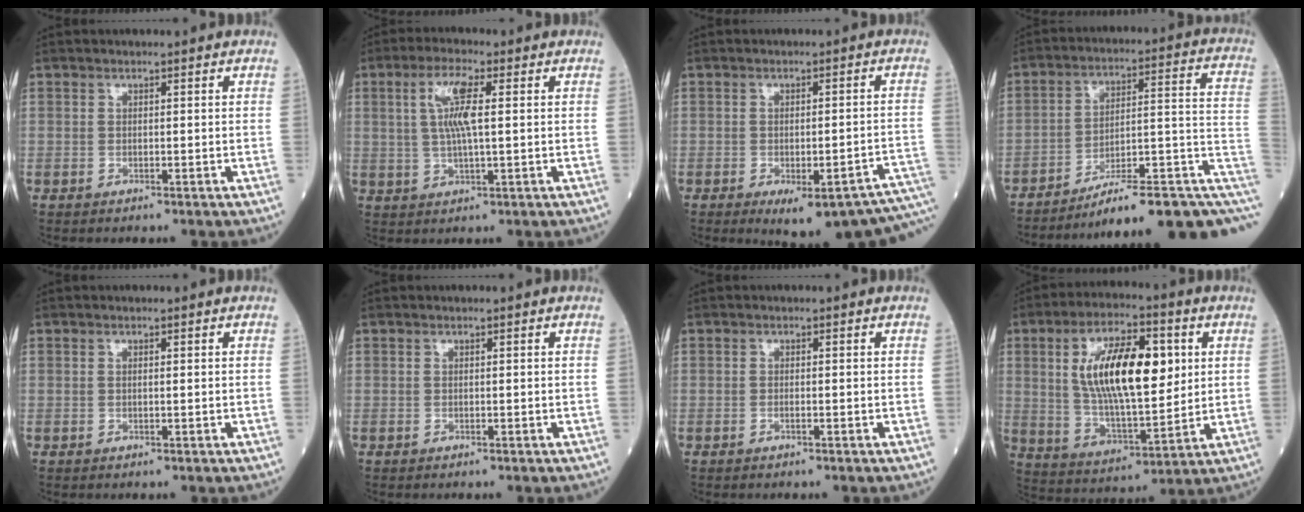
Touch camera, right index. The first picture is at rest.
{"total": 6.6, "force": [1.5, 0.9, 6.4], "torque": [-0.133, 0.006, 0.028]}
{"total": 16.0, "force": [-10.7, 3.4, 11.4], "torque": [-0.073, 0.010, -0.120]}
{"total": 18.7, "force": [-10.6, 3.2, 15.1], "torque": [-0.136, 0.061, -0.147]}
{"total": 0.0}
{"total": 0.0}
{"total": 0.6, "force": [-0.2, 0.0, 0.5], "torque": [-0.013, 0.000, -0.004]}
{"total": 16.8, "force": [3.9, 5.8, 15.3], "torque": [-0.283, 0.012, 0.069]}